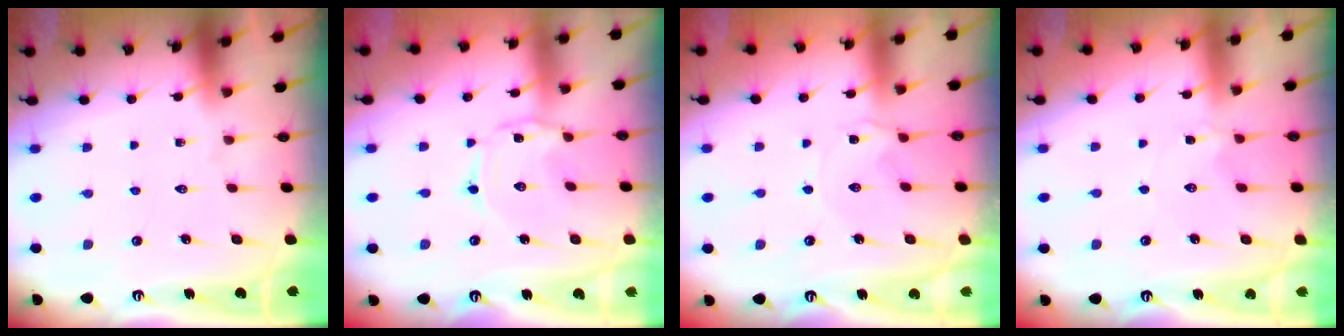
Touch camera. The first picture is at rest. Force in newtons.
{"total": 2.0, "press": 2.0, "slide": 0.2}
{"total": 1.9, "press": 1.8, "slide": 0.4}
{"total": 2.2, "press": 2.2, "slide": 0.4}